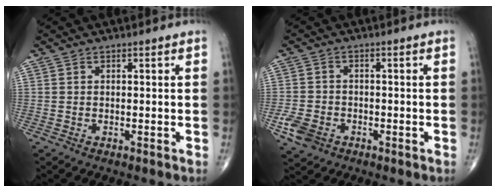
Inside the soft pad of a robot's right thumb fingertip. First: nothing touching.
{"total": 5.5, "force": [-2.5, 4.1, 2.6], "torque": [-0.052, 0.009, -0.042]}